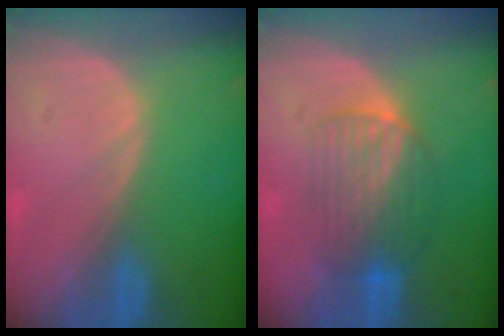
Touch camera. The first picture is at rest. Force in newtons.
{"total": 6.4, "press": 6.3, "slide": 1.1}